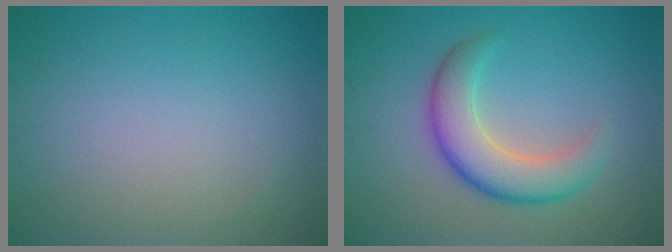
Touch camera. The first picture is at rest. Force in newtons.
{"total": 5.3, "press": 5.3, "slide": 0.4}